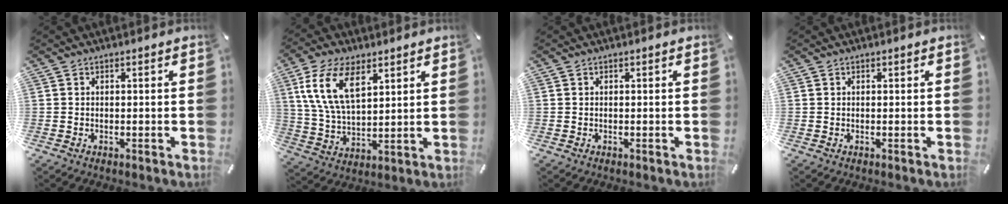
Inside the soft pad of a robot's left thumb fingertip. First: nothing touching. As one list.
[{"total": 12.8, "force": [6.1, 6.9, 8.9], "torque": [-0.220, -0.010, 0.109]}, {"total": 0.0}, {"total": 0.0}]